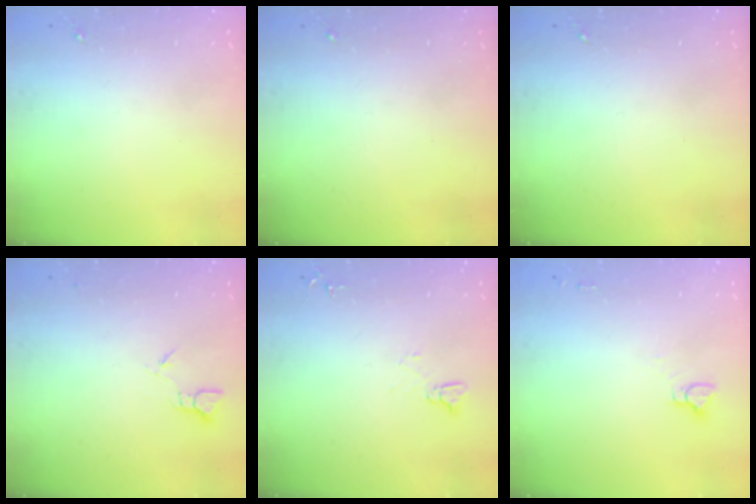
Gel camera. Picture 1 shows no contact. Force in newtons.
{"total": 0.0}
{"total": 0.0}
{"total": 2.4, "press": 2.4, "slide": 0.2}
{"total": 4.1, "press": 4.1, "slide": 0.4}
{"total": 3.3, "press": 3.3, "slide": 0.2}